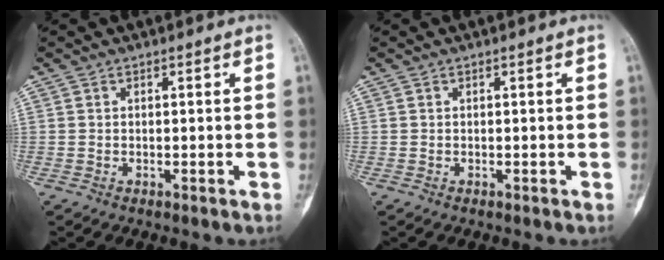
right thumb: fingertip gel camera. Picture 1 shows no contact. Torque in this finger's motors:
{"motor_torque": [-0.04, -0.02, 0.05, -0.03, 0.01]}